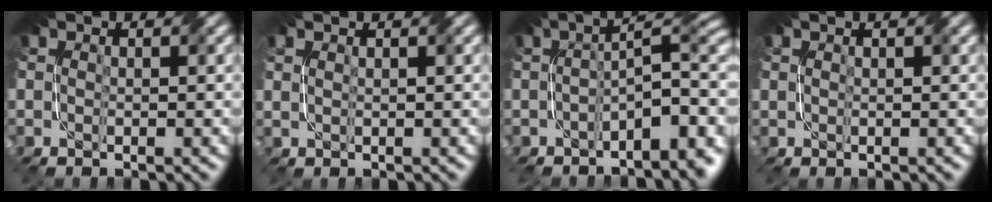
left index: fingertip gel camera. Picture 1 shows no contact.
{"total": 2.2, "force": [1.4, 0.9, 1.4], "torque": [-0.015, 0.003, 0.009]}
{"total": 9.0, "force": [-2.4, 3.4, 7.9], "torque": [-0.096, 0.008, -0.035]}
{"total": 1.1, "force": [0.9, 0.3, 0.7], "torque": [-0.013, -0.001, 0.011]}